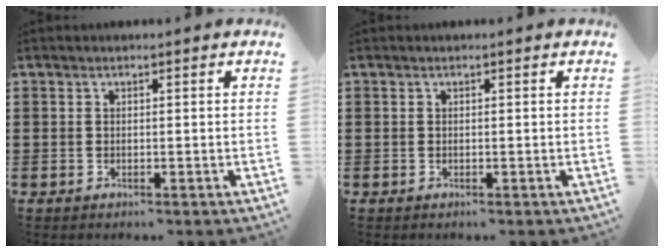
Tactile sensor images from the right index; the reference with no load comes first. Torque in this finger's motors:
{"motor_torque": [0.00, 0.00, 0.00, 0.00]}